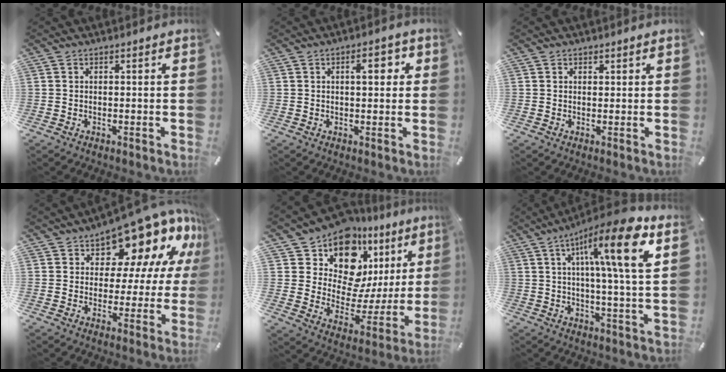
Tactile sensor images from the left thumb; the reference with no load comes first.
{"total": 5.3, "force": [1.5, 2.5, 4.4], "torque": [-0.051, -0.003, 0.013]}
{"total": 1.2, "force": [0.5, 1.1, 0.1], "torque": [0.005, 0.001, 0.006]}
{"total": 16.1, "force": [12.0, 8.0, 7.3], "torque": [-0.113, -0.098, 0.204]}
{"total": 15.3, "force": [11.3, 8.6, 5.8], "torque": [-0.101, -0.112, 0.195]}
{"total": 17.5, "force": [6.8, 2.7, 15.9], "torque": [-0.258, -0.022, 0.092]}